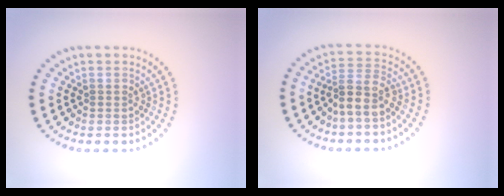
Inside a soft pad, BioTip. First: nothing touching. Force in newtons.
{"total": 3.0, "press": 2.3, "slide": 1.8}